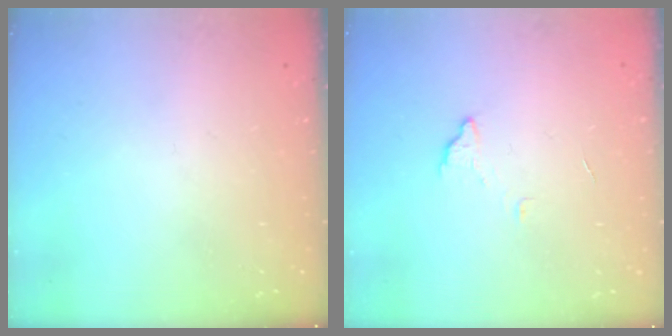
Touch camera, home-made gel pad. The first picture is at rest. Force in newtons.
{"total": 3.5, "press": 3.5, "slide": 0.3}